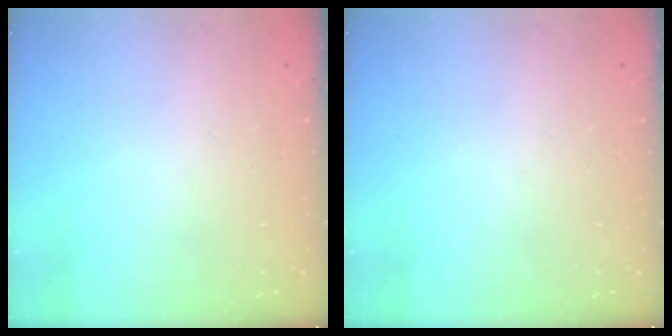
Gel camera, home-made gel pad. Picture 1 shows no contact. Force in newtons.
{"total": 0.0}